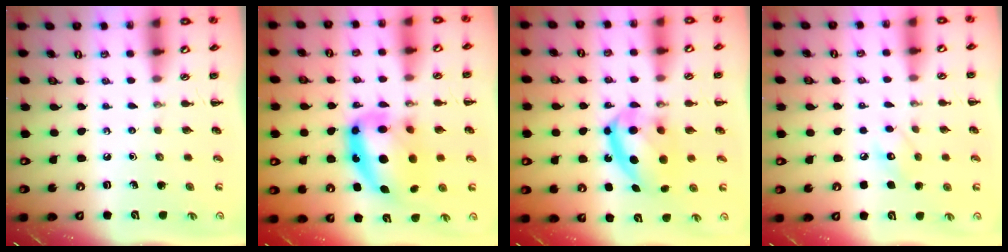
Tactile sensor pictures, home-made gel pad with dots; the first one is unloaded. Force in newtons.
{"total": 12.9, "press": 12.6, "slide": 3.0}
{"total": 12.0, "press": 11.7, "slide": 3.0}
{"total": 6.5, "press": 6.3, "slide": 1.3}